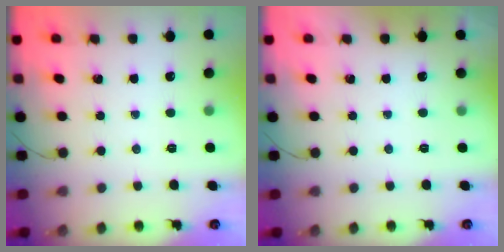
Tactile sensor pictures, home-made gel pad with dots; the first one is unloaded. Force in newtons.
{"total": 1.9, "press": 1.9, "slide": 0.3}